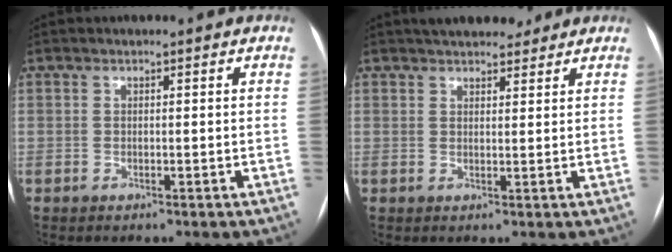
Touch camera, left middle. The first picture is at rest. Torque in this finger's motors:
{"motor_torque": [0.23, -0.22, 0.03, 0.00]}